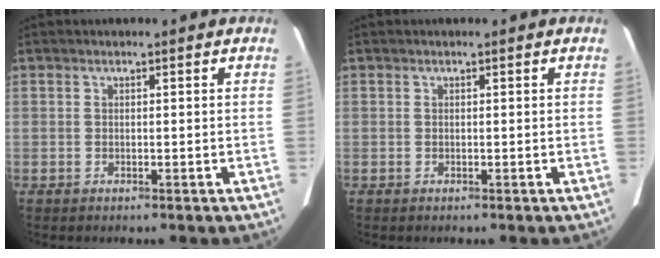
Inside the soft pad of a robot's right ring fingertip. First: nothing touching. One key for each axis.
{"total": 0.0}